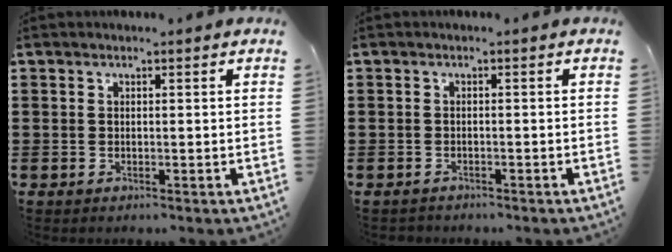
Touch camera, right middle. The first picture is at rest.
{"total": 0.9, "force": [-0.9, 0.1, -0.1], "torque": [-0.002, 0.000, -0.019]}